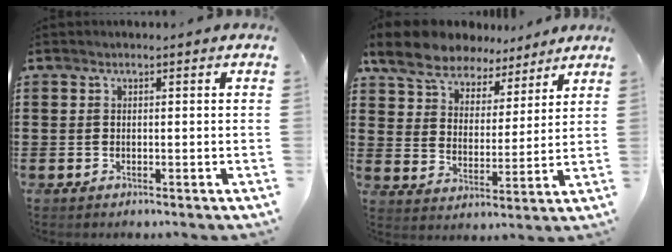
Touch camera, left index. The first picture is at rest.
{"total": 8.3, "force": [7.2, 3.5, 2.3], "torque": [-0.083, -0.027, 0.132]}